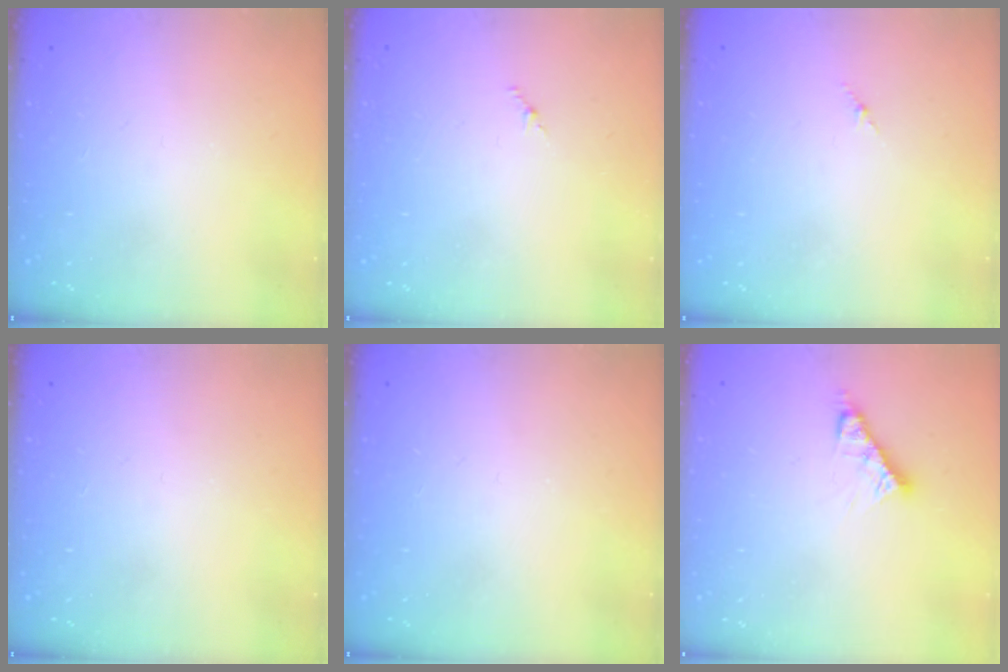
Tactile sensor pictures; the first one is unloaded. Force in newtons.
{"total": 1.2, "press": 1.1, "slide": 0.6}
{"total": 1.8, "press": 1.7, "slide": 0.6}
{"total": 0.0}
{"total": 0.0}
{"total": 6.6, "press": 6.6, "slide": 0.4}